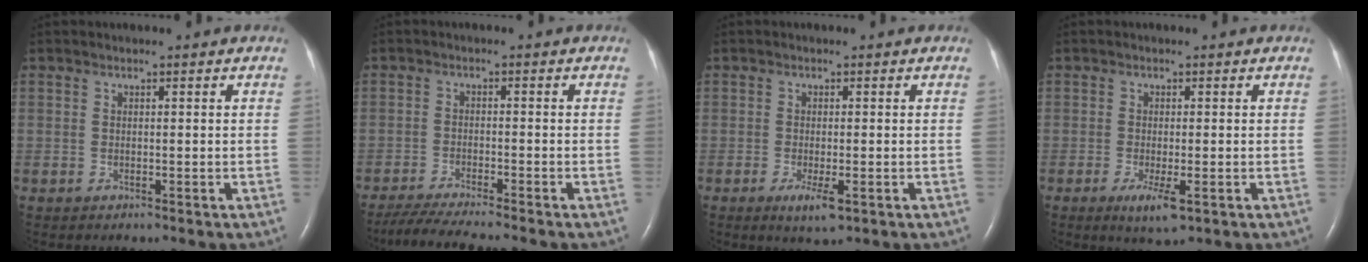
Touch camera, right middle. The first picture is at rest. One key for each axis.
{"total": 7.7, "fx": -6.8, "fy": -0.6, "fz": 3.5, "tx": -0.058, "ty": -0.026, "tz": -0.115}
{"total": 3.2, "fx": -1.4, "fy": 0.7, "fz": 2.8, "tx": -0.051, "ty": -0.007, "tz": -0.019}
{"total": 3.7, "fx": -1.6, "fy": 0.7, "fz": 3.3, "tx": -0.058, "ty": -0.008, "tz": -0.022}